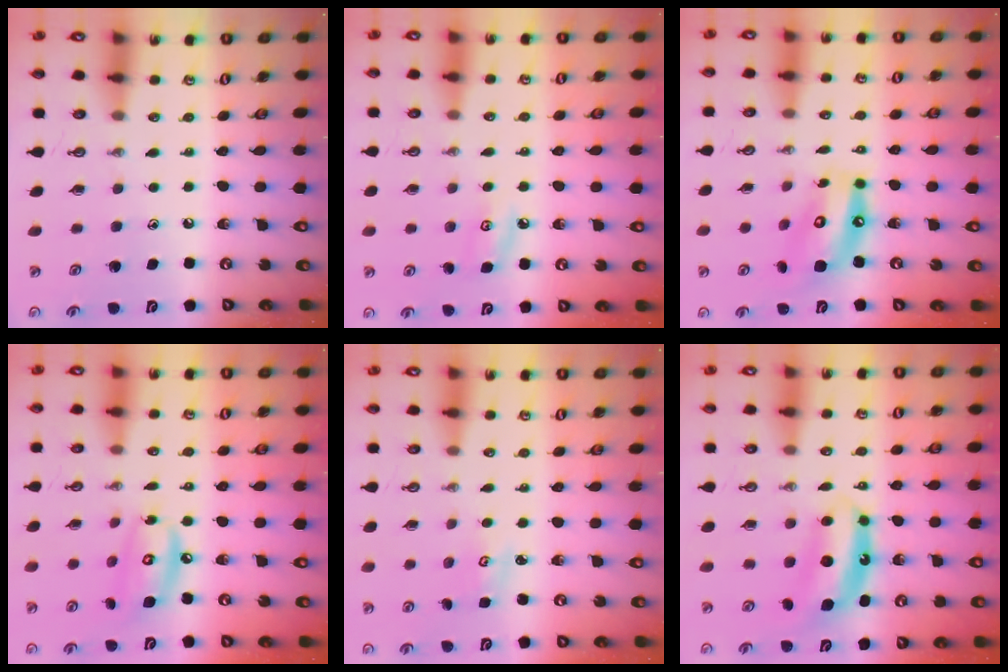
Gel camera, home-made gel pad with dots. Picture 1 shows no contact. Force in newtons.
{"total": 5.4, "press": 5.4, "slide": 0.5}
{"total": 13.0, "press": 12.9, "slide": 1.4}
{"total": 10.5, "press": 10.5, "slide": 1.0}
{"total": 2.0, "press": 2.0, "slide": 0.4}
{"total": 6.8, "press": 6.8, "slide": 0.3}